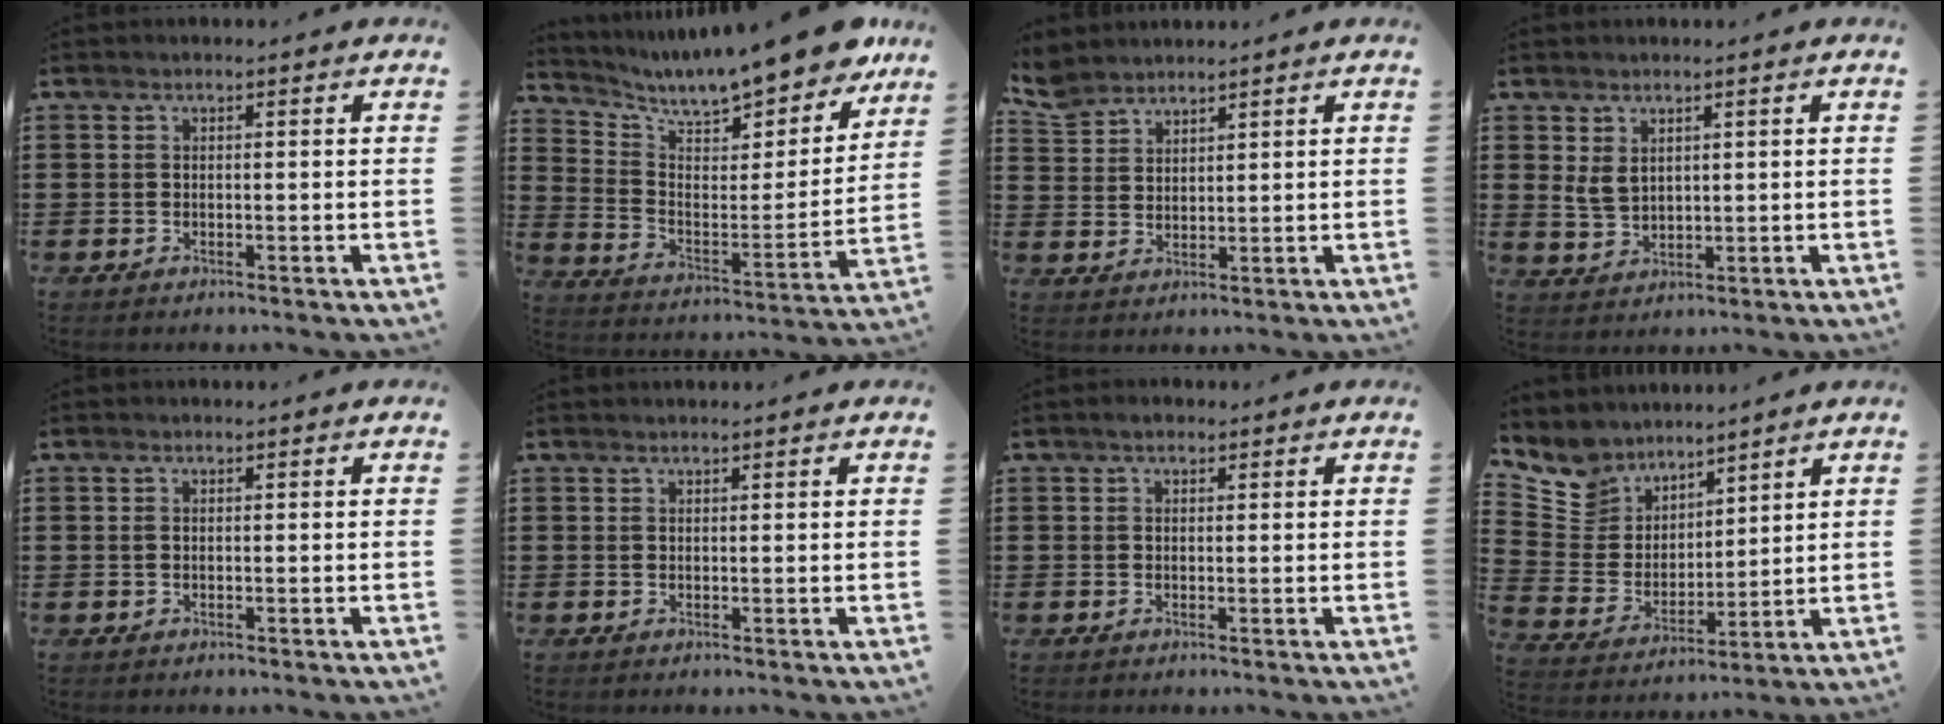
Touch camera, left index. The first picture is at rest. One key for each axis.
{"total": 9.9, "fx": 9.0, "fy": 1.0, "fz": 4.1, "tx": -0.102, "ty": -0.072, "tz": 0.149}
{"total": 4.3, "fx": 3.9, "fy": 1.7, "fz": 0.8, "tx": -0.031, "ty": -0.005, "tz": 0.075}
{"total": 3.5, "fx": 1.6, "fy": 2.3, "fz": 2.1, "tx": -0.052, "ty": 0.004, "tz": 0.027}
{"total": 0.6, "fx": 0.0, "fy": 0.2, "fz": 0.6, "tx": -0.013, "ty": 0.000, "tz": 0.000}
{"total": 0.6, "fx": 0.6, "fy": 0.0, "fz": 0.2, "tx": -0.006, "ty": -0.002, "tz": 0.012}
{"total": 1.2, "fx": 0.5, "fy": 0.7, "fz": 0.7, "tx": -0.016, "ty": 0.006, "tz": 0.010}
{"total": 8.8, "fx": 7.3, "fy": 4.9, "fz": -0.1, "tx": -0.057, "ty": -0.056, "tz": 0.143}